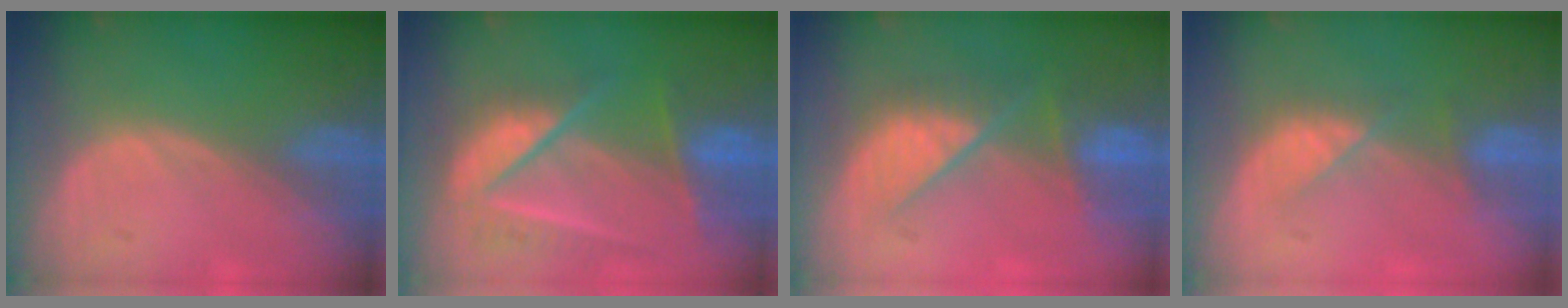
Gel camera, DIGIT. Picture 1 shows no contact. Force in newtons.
{"total": 9.5, "press": 8.3, "slide": 4.7}
{"total": 9.4, "press": 7.9, "slide": 5.0}
{"total": 3.7, "press": 3.7, "slide": 0.6}